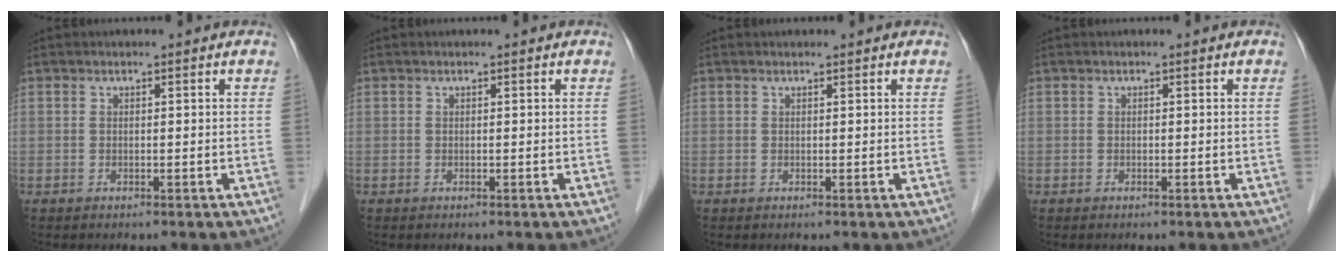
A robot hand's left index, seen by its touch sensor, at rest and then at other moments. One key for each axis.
{"total": 0.0}
{"total": 0.8, "fx": 0.8, "fy": 0.0, "fz": 0.3, "tx": -0.009, "ty": 0.010, "tz": 0.014}
{"total": 0.0}